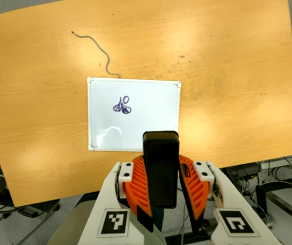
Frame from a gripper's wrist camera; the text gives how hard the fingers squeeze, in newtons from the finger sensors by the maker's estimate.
{"total": 10.4, "left": 8.2, "right": 12.6}